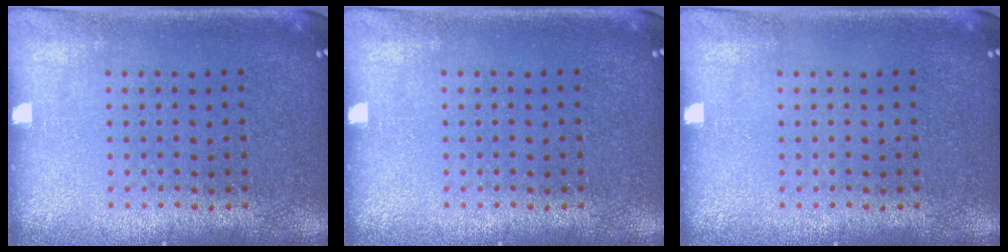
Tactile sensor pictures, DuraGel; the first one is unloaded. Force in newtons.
{"total": 0.0}
{"total": 0.0}